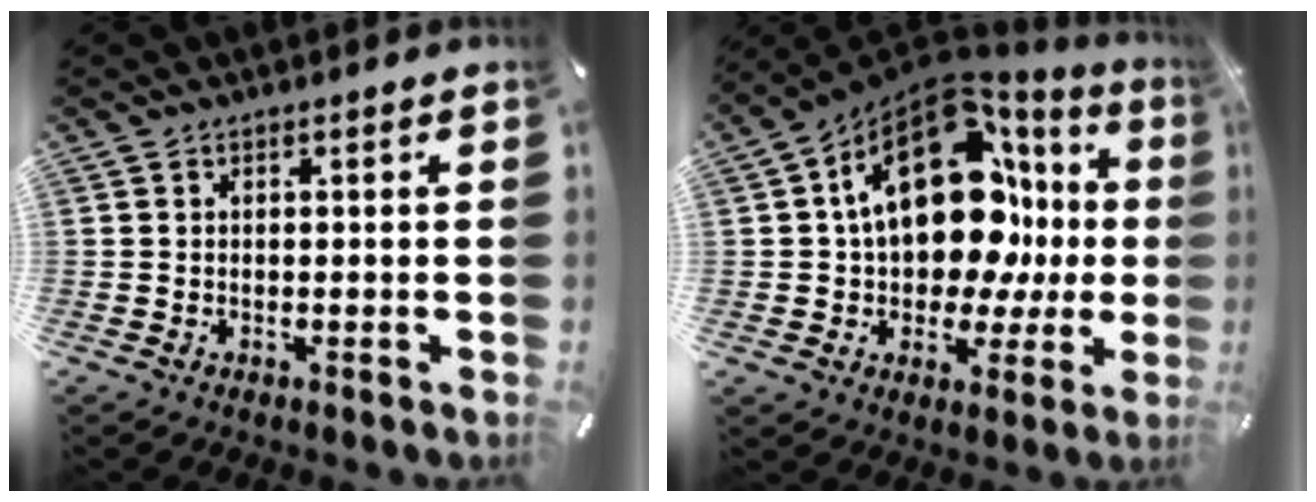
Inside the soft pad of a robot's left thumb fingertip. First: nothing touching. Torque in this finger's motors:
{"motor_torque": [2.49, 2.52, 2.08, -0.69, 0.64]}